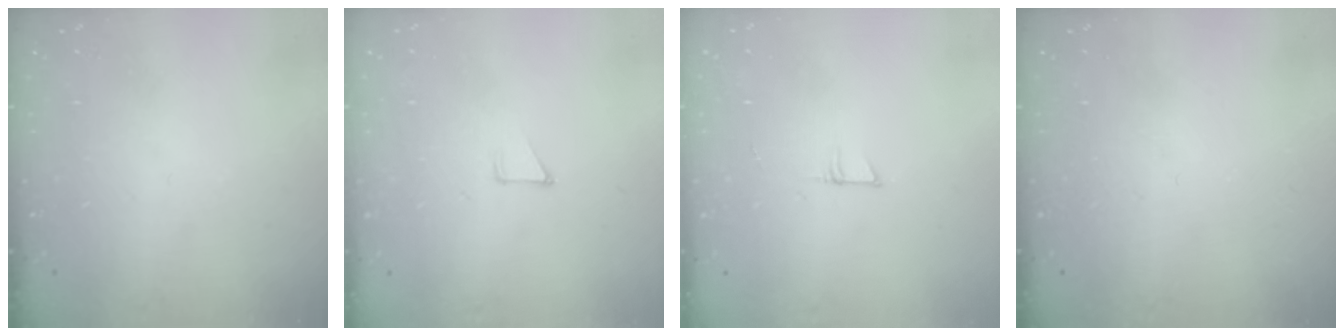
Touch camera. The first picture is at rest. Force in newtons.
{"total": 2.8, "press": 2.8, "slide": 0.2}
{"total": 3.9, "press": 3.9, "slide": 0.3}
{"total": 0.0}